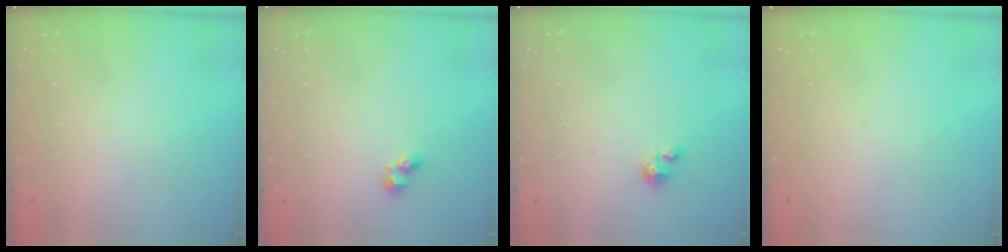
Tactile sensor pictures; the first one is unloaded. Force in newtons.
{"total": 2.7, "press": 2.5, "slide": 1.0}
{"total": 3.3, "press": 3.3, "slide": 0.2}
{"total": 0.0}